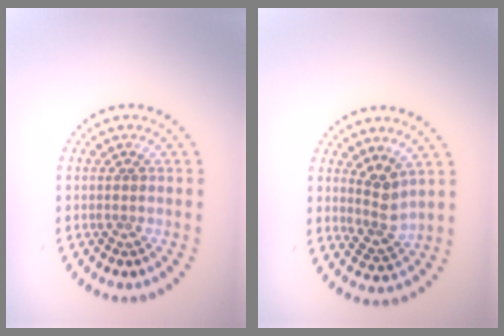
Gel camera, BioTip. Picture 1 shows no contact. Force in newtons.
{"total": 2.5, "press": 1.9, "slide": 1.6}